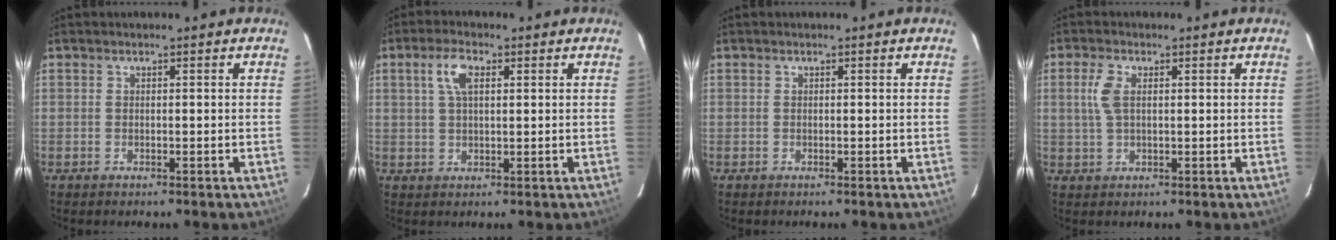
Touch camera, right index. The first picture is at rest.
{"total": 4.9, "force": [1.8, 2.2, 4.0], "torque": [-0.078, 0.011, 0.034]}
{"total": 0.0}
{"total": 4.1, "force": [1.0, 1.9, 3.5], "torque": [-0.078, 0.006, 0.021]}